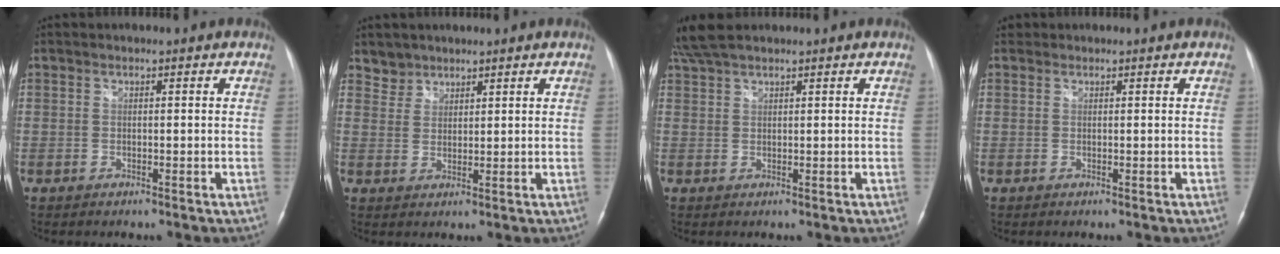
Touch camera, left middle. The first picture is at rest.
{"total": 2.9, "force": [2.4, 1.5, -0.6], "torque": [0.021, 0.007, 0.043]}
{"total": 4.9, "force": [4.2, 1.1, 2.3], "torque": [-0.052, 0.028, 0.084]}
{"total": 0.6, "force": [0.4, 0.5, 0.0], "torque": [0.004, 0.006, 0.007]}